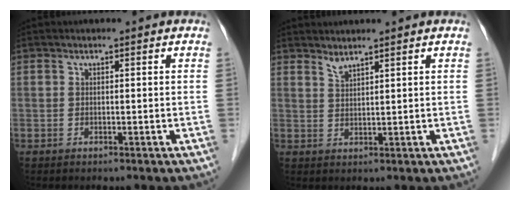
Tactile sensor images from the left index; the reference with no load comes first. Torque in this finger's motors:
{"motor_torque": [0.14, -0.09, 0.06, 0.02]}